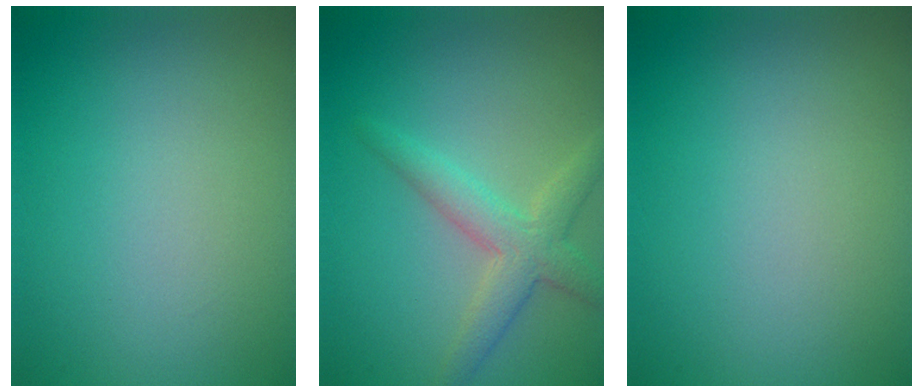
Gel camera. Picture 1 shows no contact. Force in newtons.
{"total": 3.3, "press": 3.3, "slide": 0.2}
{"total": 0.0}